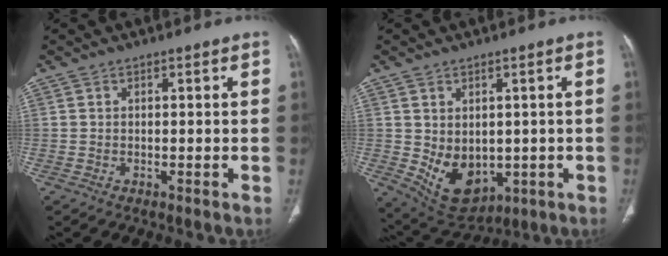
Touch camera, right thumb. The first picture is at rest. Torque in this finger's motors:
{"motor_torque": [-0.40, 0.87, 0.64, 0.31, 0.26]}